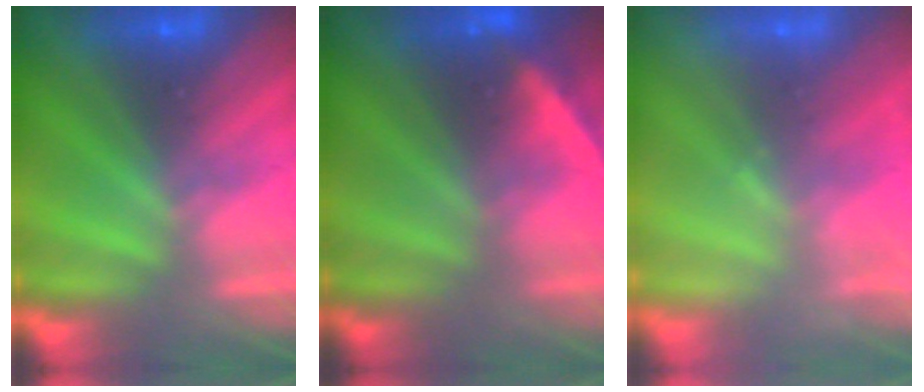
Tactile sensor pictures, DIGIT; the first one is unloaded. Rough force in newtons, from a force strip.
{"total": 2.2}
{"total": 2.2}